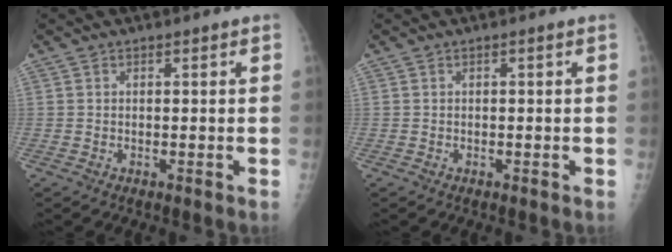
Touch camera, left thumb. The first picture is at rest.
{"total": 0.0}